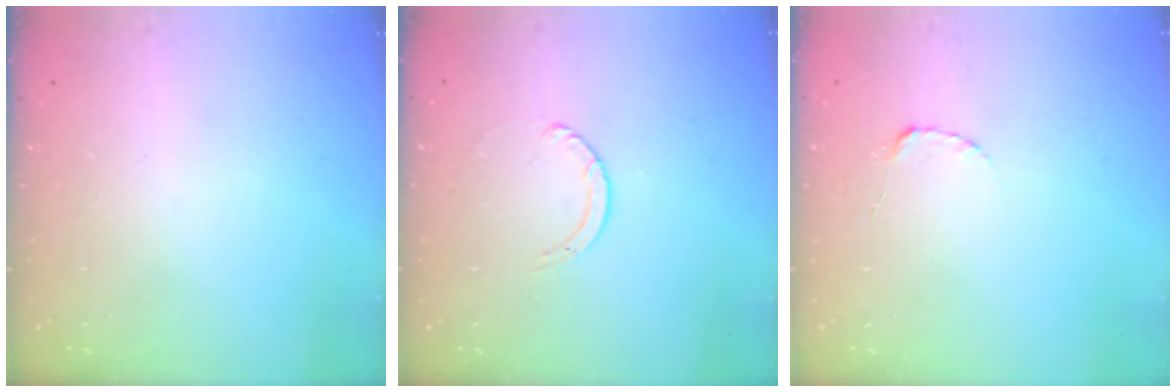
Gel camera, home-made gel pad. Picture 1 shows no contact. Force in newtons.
{"total": 1.1, "press": 1.1, "slide": 0.1}
{"total": 2.2, "press": 2.2, "slide": 0.3}